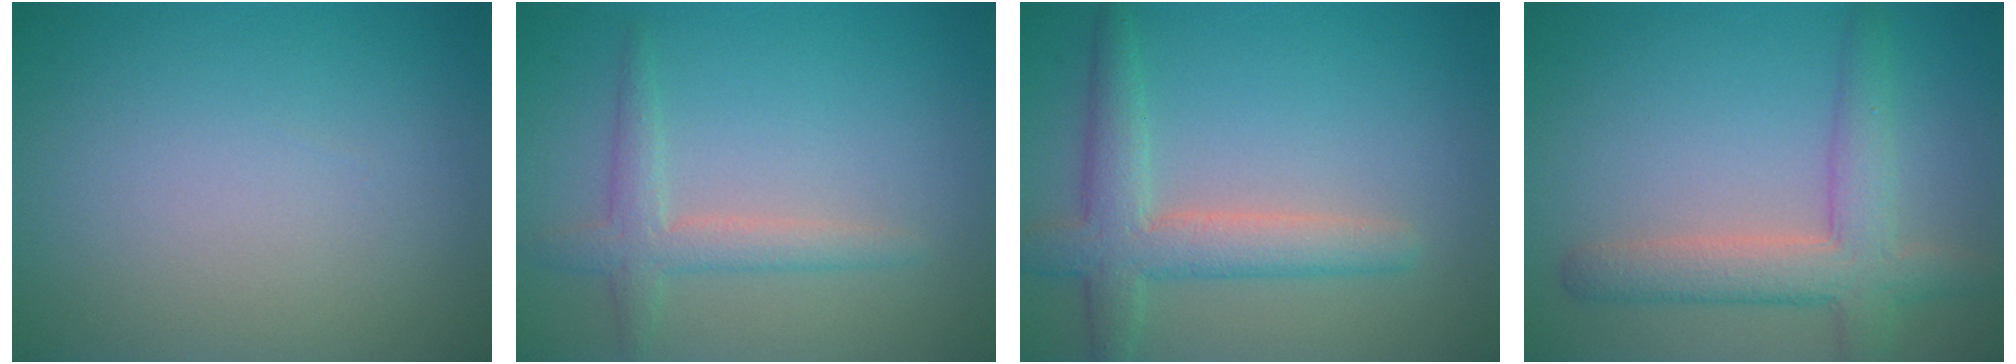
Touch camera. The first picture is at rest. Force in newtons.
{"total": 2.5, "press": 2.5, "slide": 0.1}
{"total": 4.5, "press": 4.5, "slide": 0.2}
{"total": 5.0, "press": 4.9, "slide": 0.3}